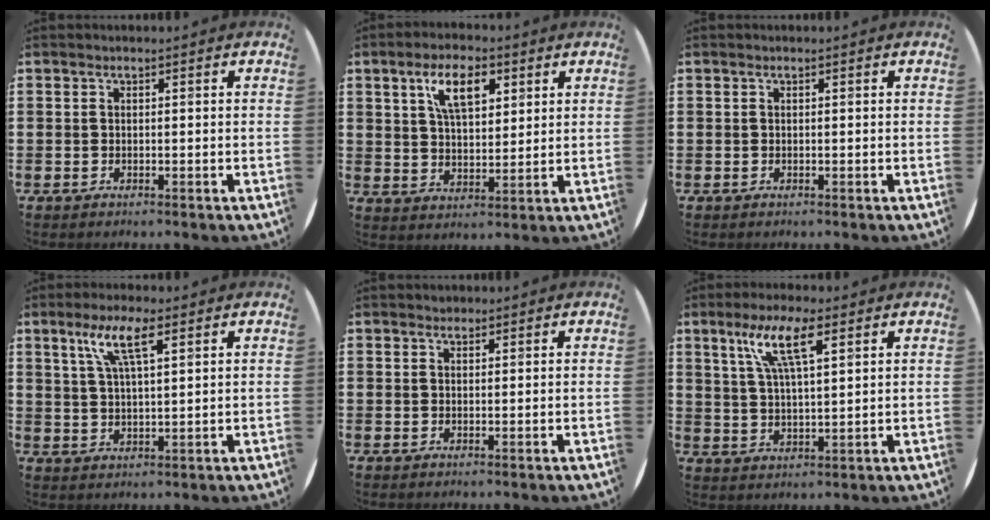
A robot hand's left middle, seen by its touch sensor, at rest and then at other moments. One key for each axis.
{"total": 7.9, "fx": 4.2, "fy": 3.6, "fz": 5.6, "tx": -0.109, "ty": 0.008, "tz": 0.071}
{"total": 0.0}
{"total": 6.3, "fx": 3.6, "fy": 1.5, "fz": 4.9, "tx": -0.099, "ty": 0.008, "tz": 0.060}
{"total": 0.8, "fx": 0.8, "fy": 0.3, "fz": 0.0, "tx": 0.007, "ty": -0.001, "tz": 0.013}
{"total": 8.0, "fx": 4.6, "fy": 1.9, "fz": 6.2, "tx": -0.136, "ty": 0.009, "tz": 0.079}